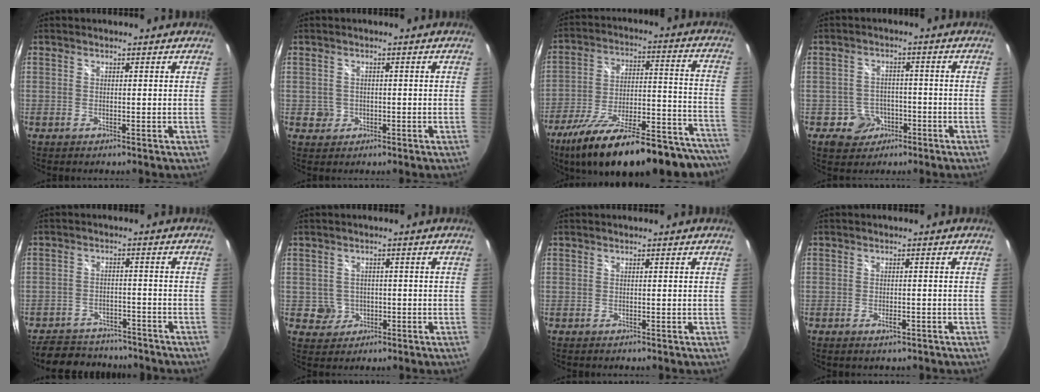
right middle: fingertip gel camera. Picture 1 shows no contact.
{"total": 2.1, "force": [-0.4, 2.1, 0.3], "torque": [-0.007, 0.000, -0.004]}
{"total": 33.6, "force": [-27.6, 9.3, 16.6], "torque": [-0.250, -0.024, -0.383]}
{"total": 5.2, "force": [-2.5, 4.5, 0.9], "torque": [-0.030, 0.013, -0.029]}
{"total": 13.2, "force": [-11.3, 5.2, 4.2], "torque": [-0.105, 0.013, -0.158]}
{"total": 3.5, "force": [-0.7, 3.4, 0.5], "torque": [-0.015, 0.006, -0.007]}
{"total": 0.0}
{"total": 1.8, "force": [-1.2, 1.0, 1.0], "torque": [-0.017, -0.002, -0.017]}